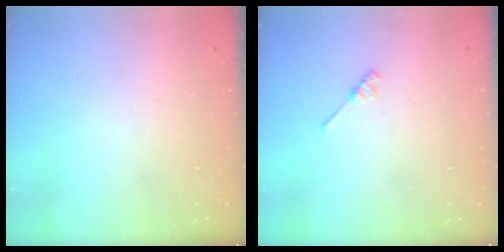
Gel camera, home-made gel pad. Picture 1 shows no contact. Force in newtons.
{"total": 2.7, "press": 2.7, "slide": 0.4}